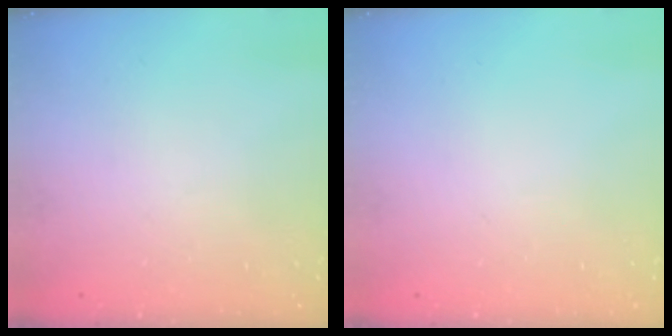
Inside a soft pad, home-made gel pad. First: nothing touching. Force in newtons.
{"total": 0.0}